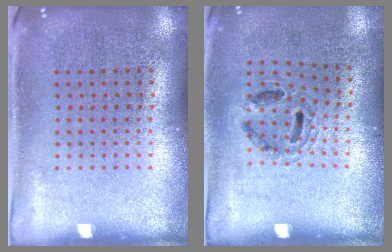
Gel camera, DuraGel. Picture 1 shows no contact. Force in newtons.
{"total": 0.9, "press": 0.8, "slide": 0.2}